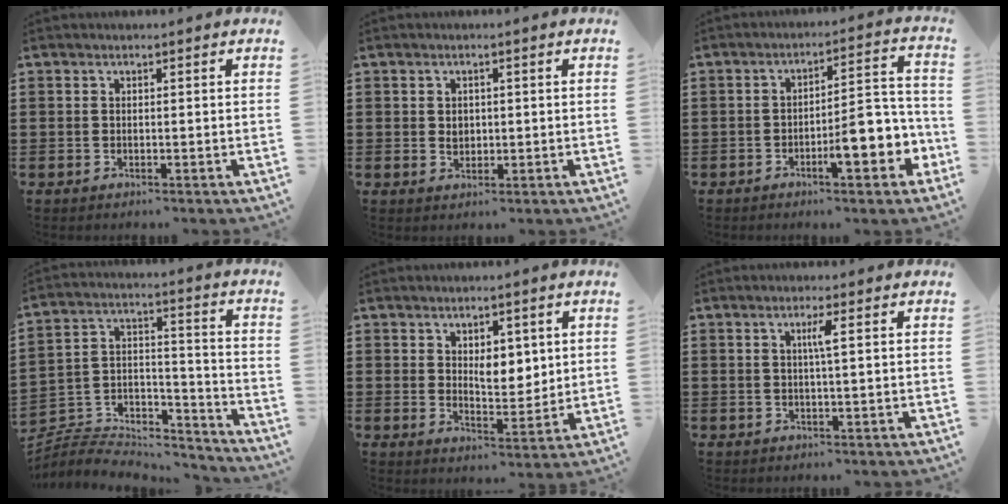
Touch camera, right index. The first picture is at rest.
{"total": 1.6, "force": [0.2, 1.2, 1.1], "torque": [-0.024, 0.006, 0.004]}
{"total": 8.3, "force": [-3.7, 2.7, 7.0], "torque": [-0.085, -0.004, -0.063]}
{"total": 6.0, "force": [-5.5, 2.1, 1.2], "torque": [-0.032, 0.002, -0.112]}
{"total": 4.7, "force": [2.2, 2.8, 3.0], "torque": [-0.044, -0.001, 0.034]}
{"total": 2.3, "force": [0.5, -0.3, 2.2], "torque": [-0.043, -0.003, 0.005]}